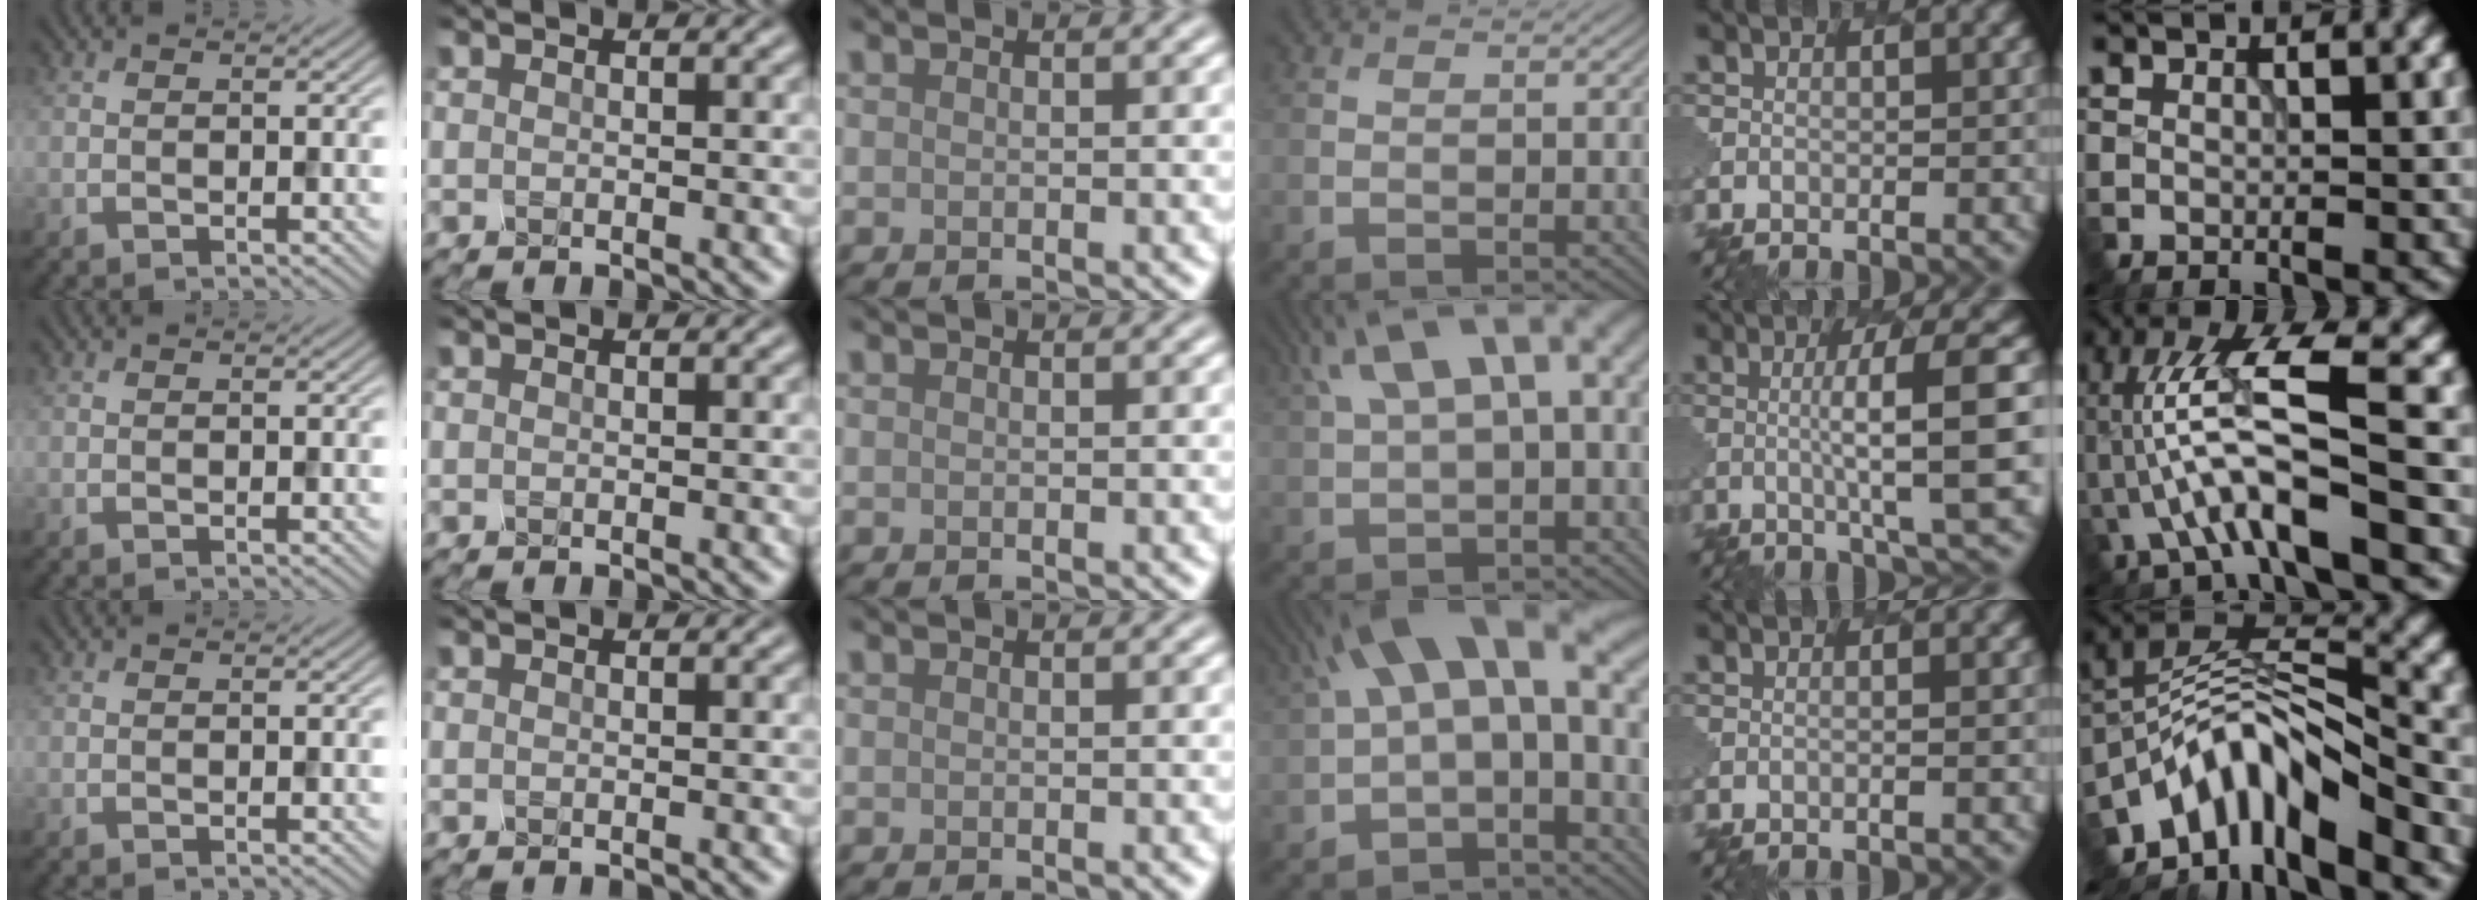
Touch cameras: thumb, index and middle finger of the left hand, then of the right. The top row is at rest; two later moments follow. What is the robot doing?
{"motion": "dispense", "object": "oil cruet"}